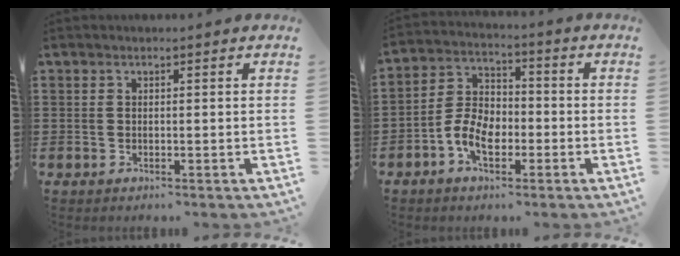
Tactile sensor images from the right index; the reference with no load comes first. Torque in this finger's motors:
{"motor_torque": [1.28, 0.85, 0.39, 0.14]}